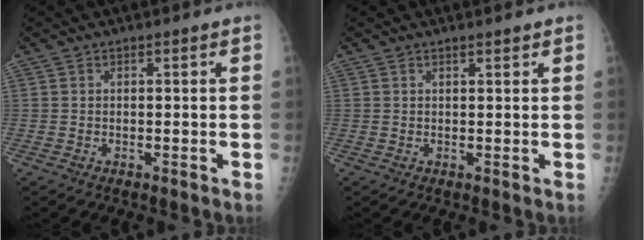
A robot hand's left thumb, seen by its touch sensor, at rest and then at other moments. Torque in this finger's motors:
{"motor_torque": [0.02, -0.06, 0.11, 0.10, -0.04]}